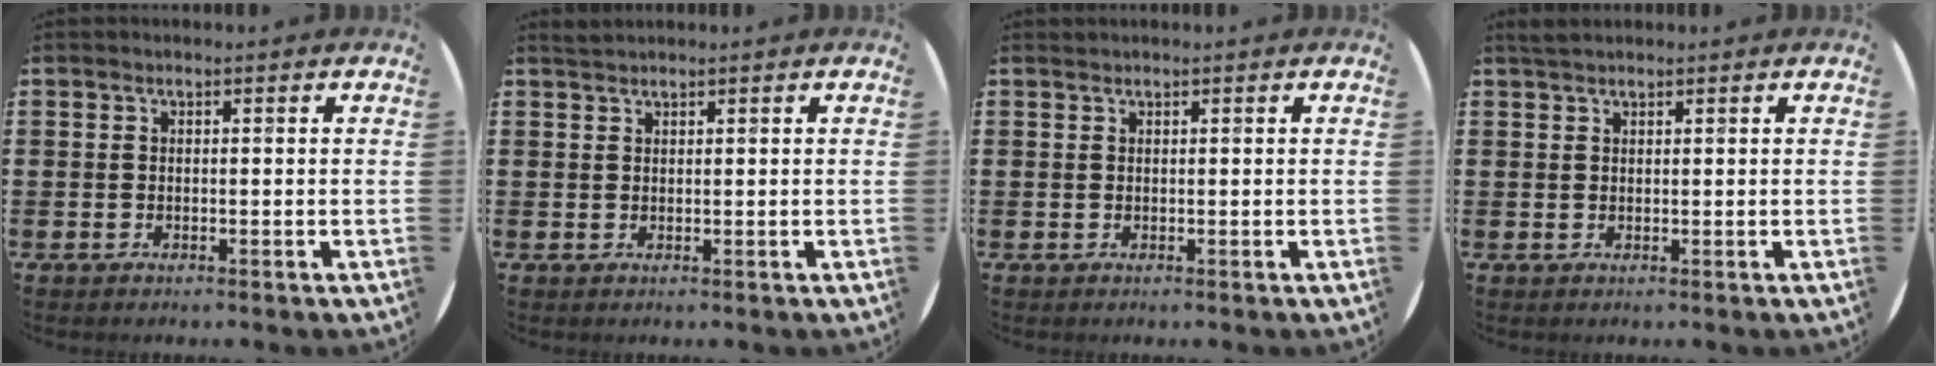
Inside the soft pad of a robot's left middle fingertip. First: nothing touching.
{"total": 1.0, "force": [1.0, 0.1, -0.1], "torque": [0.000, 0.002, 0.019]}
{"total": 0.0}
{"total": 1.3, "force": [1.3, 0.4, 0.2], "torque": [0.002, 0.001, 0.022]}